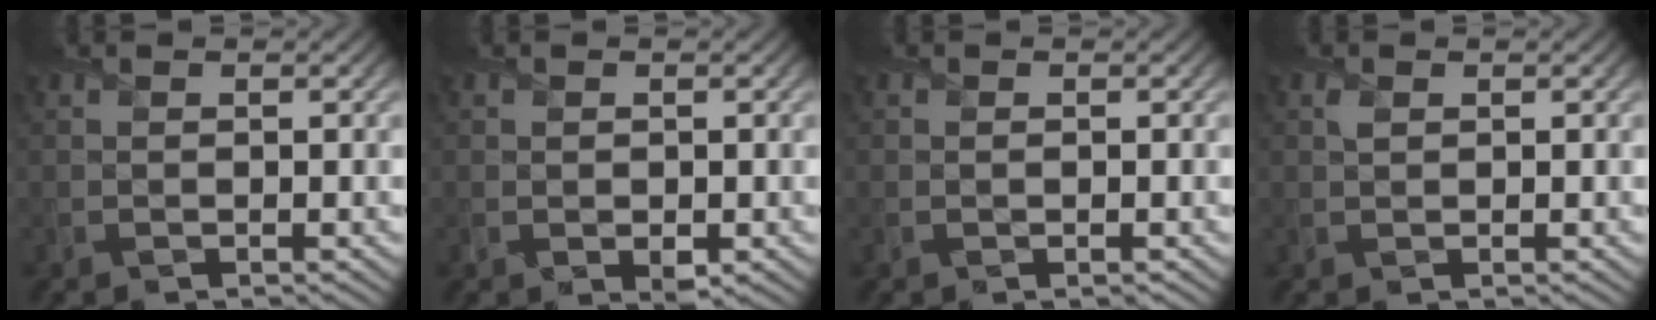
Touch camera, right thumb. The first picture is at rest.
{"total": 1.2, "force": [-0.2, 1.0, 0.8], "torque": [-0.014, -0.006, -0.001]}
{"total": 0.0}
{"total": 0.7, "force": [0.4, 0.5, 0.4], "torque": [-0.013, -0.002, 0.009]}